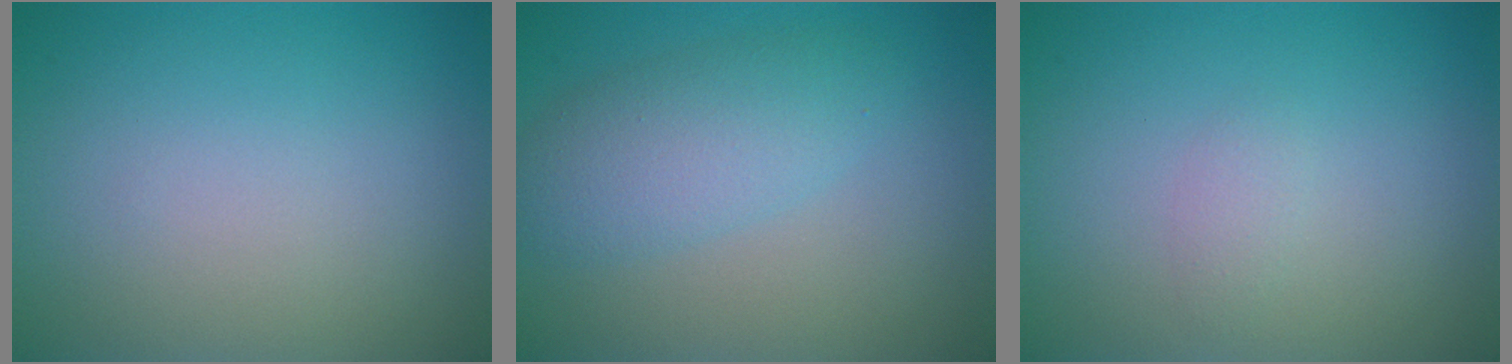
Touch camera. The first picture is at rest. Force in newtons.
{"total": 3.9, "press": 3.9, "slide": 0.1}
{"total": 0.8, "press": 0.8, "slide": 0.0}